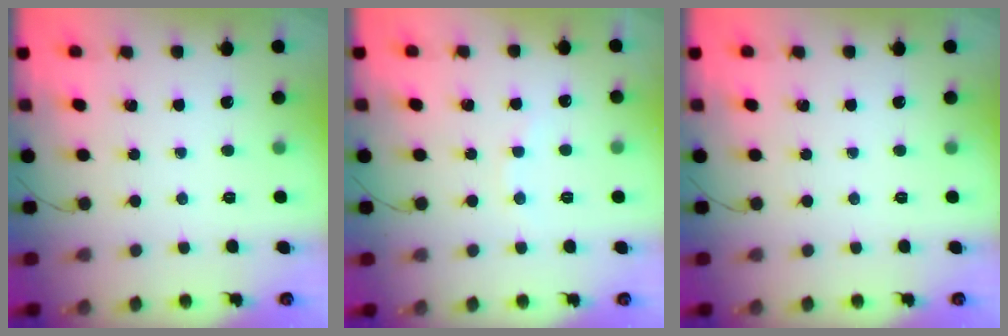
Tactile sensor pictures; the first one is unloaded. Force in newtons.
{"total": 5.3, "press": 5.2, "slide": 1.0}
{"total": 0.0}